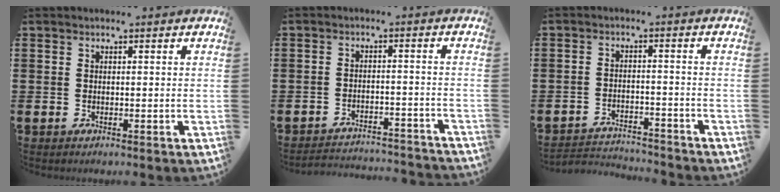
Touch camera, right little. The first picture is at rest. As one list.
[{"total": 2.8, "force": [-2.8, 0.1, 0.0], "torque": [-0.005, 0.004, -0.061]}, {"total": 2.7, "force": [-2.7, 0.3, 0.0], "torque": [-0.006, 0.003, -0.059]}]